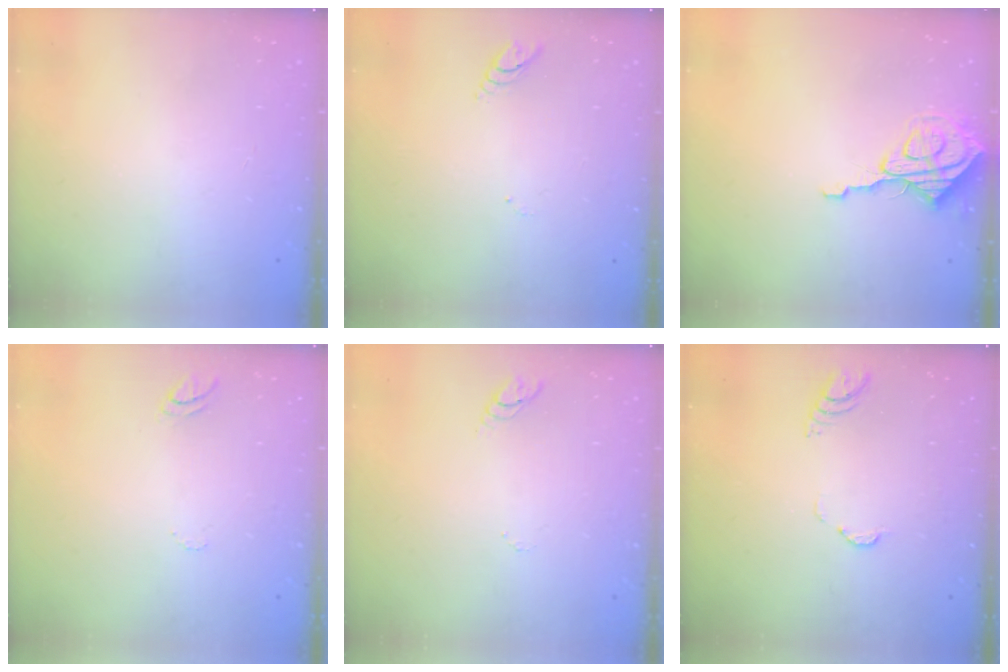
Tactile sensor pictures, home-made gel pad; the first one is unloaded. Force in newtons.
{"total": 3.0, "press": 2.9, "slide": 0.4}
{"total": 8.6, "press": 8.5, "slide": 0.7}
{"total": 5.8, "press": 5.8, "slide": 0.5}
{"total": 2.9, "press": 2.9, "slide": 0.2}
{"total": 3.3, "press": 3.3, "slide": 0.3}